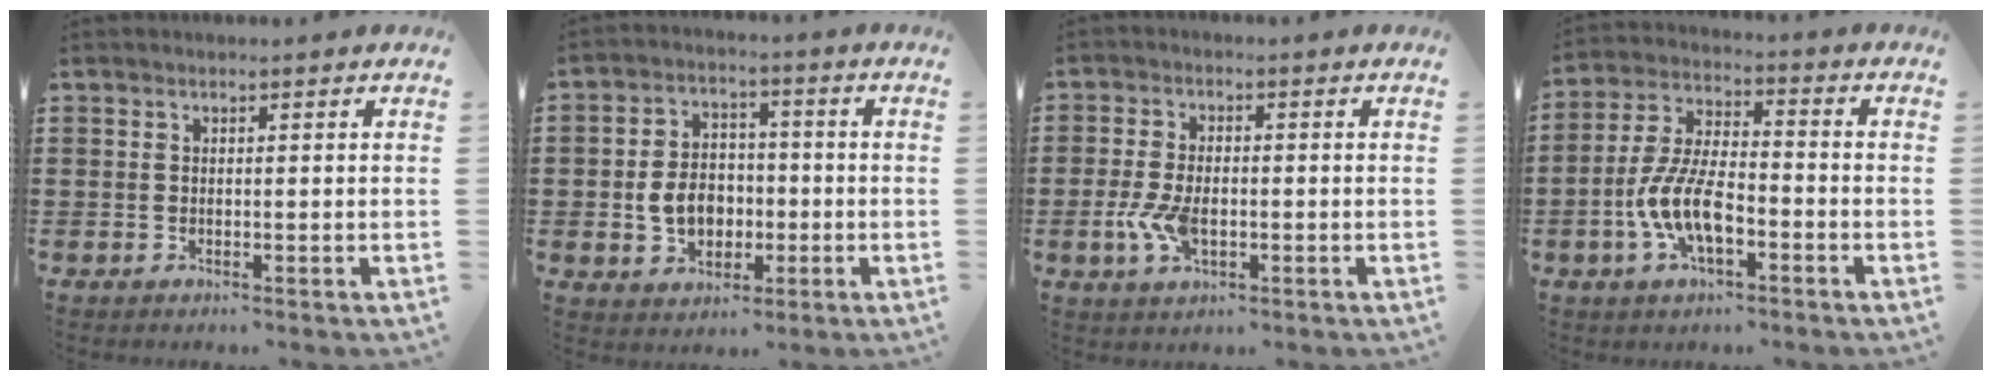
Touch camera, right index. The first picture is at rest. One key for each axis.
{"total": 6.7, "fx": -1.2, "fy": 5.2, "fz": 4.0, "tx": -0.072, "ty": 0.004, "tz": -0.026}
{"total": 5.8, "fx": -1.3, "fy": 2.9, "fz": 4.8, "tx": -0.117, "ty": -0.009, "tz": -0.028}
{"total": 8.9, "fx": -3.3, "fy": 3.7, "fz": 7.4, "tx": -0.173, "ty": -0.005, "tz": -0.068}